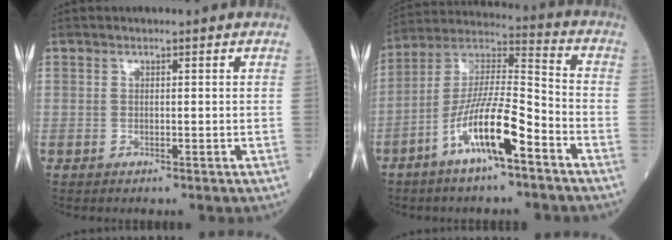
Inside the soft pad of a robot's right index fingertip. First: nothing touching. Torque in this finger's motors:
{"motor_torque": [1.38, -0.61, 0.97, 0.21]}